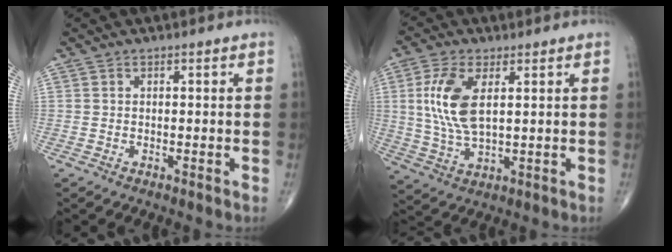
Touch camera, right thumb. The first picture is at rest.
{"total": 10.5, "force": [2.4, 4.8, 9.1], "torque": [-0.198, -0.006, 0.052]}